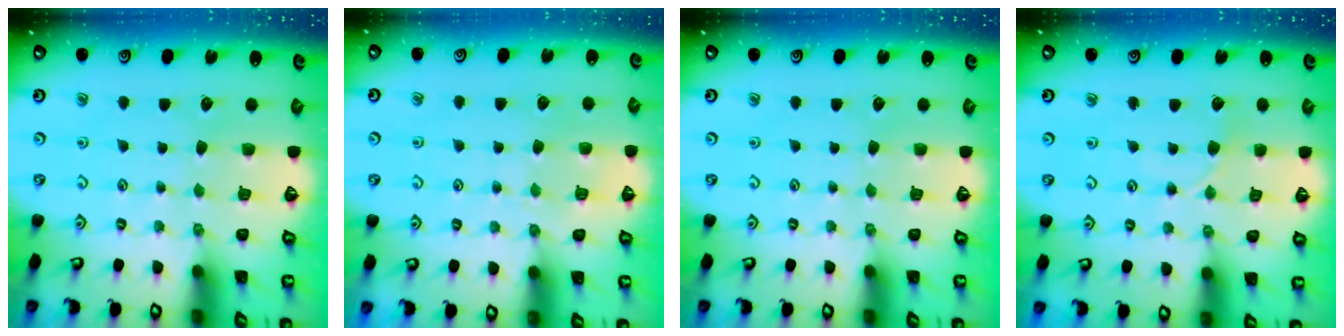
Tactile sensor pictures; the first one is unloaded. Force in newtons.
{"total": 5.0, "press": 5.0, "slide": 0.6}
{"total": 0.0}
{"total": 2.2, "press": 2.2, "slide": 0.3}